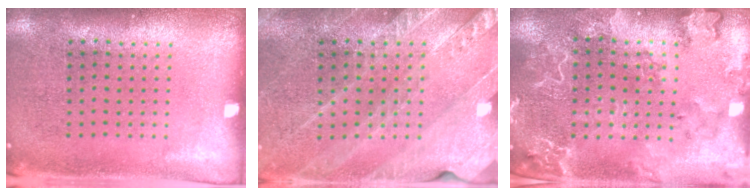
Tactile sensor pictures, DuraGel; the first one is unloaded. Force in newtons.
{"total": 2.6, "press": 2.5, "slide": 0.7}
{"total": 2.6, "press": 2.4, "slide": 1.0}